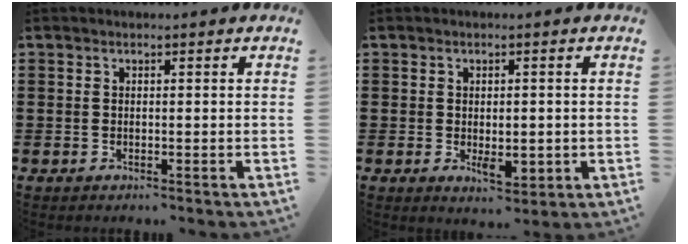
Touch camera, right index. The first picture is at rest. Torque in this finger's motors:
{"motor_torque": [0.02, -0.01, 0.19, 0.05]}